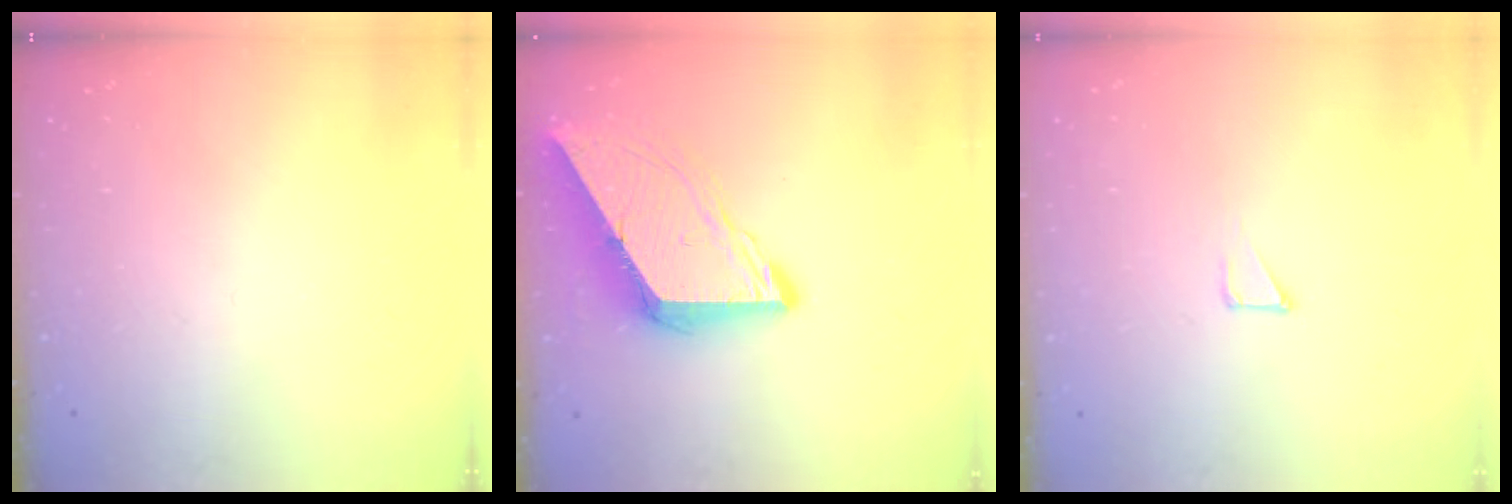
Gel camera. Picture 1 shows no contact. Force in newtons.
{"total": 10.2, "press": 10.1, "slide": 1.2}
{"total": 1.2, "press": 1.2, "slide": 0.0}